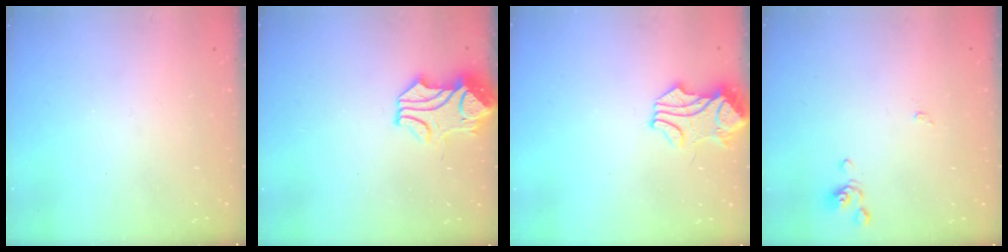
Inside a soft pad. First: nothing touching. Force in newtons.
{"total": 2.2, "press": 2.1, "slide": 0.7}
{"total": 1.9, "press": 1.8, "slide": 0.8}
{"total": 0.0}